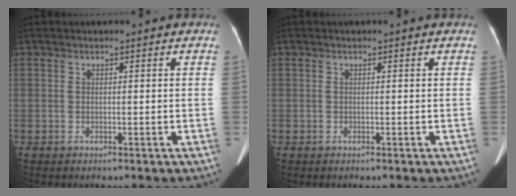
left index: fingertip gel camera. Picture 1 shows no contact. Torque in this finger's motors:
{"motor_torque": [0.00, 0.02, 0.00, 0.01]}